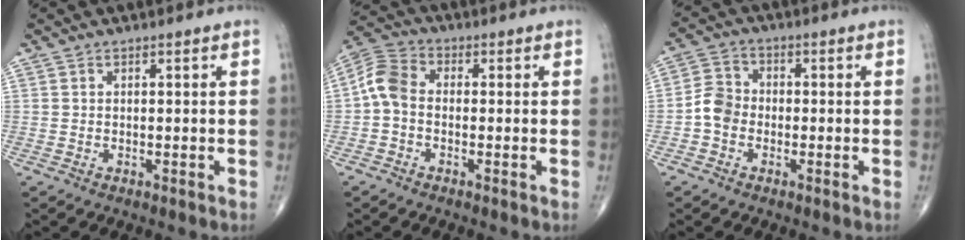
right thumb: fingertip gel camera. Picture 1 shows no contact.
{"total": 6.3, "force": [-0.8, 4.3, 4.5], "torque": [-0.084, 0.021, -0.032]}
{"total": 5.1, "force": [-1.5, 4.1, 2.5], "torque": [-0.037, 0.018, -0.040]}